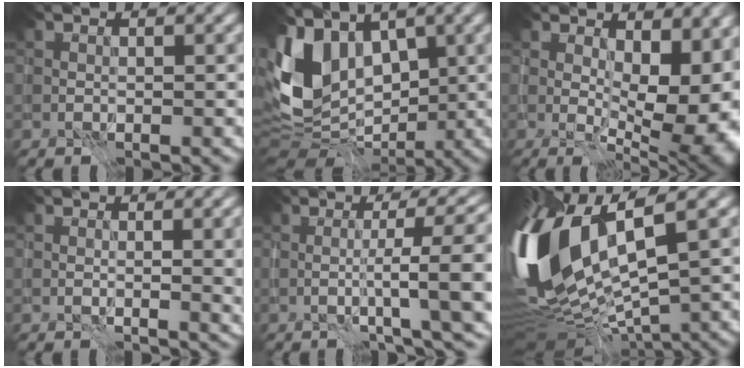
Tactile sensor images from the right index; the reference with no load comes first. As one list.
[{"total": 9.6, "force": [1.2, 7.1, 6.4], "torque": [-0.142, -0.006, 0.016]}, {"total": 13.3, "force": [1.4, 6.2, 11.7], "torque": [-0.121, 0.012, 0.041]}, {"total": 4.6, "force": [-0.1, 1.5, 4.3], "torque": [-0.047, 0.002, 0.007]}, {"total": 9.1, "force": [-0.5, 1.8, 8.9], "torque": [-0.107, 0.022, -0.005]}, {"total": 15.4, "force": [2.3, 6.9, 13.6], "torque": [-0.313, 0.008, 0.057]}]